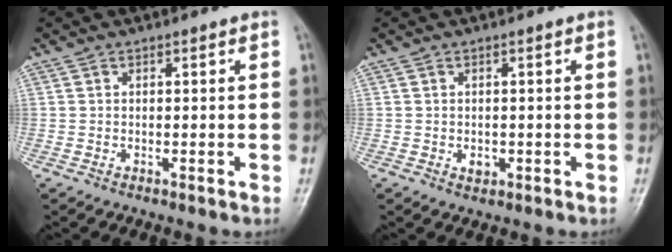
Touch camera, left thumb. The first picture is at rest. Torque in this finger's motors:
{"motor_torque": [0.32, 0.36, 0.51, 0.15, 0.00]}